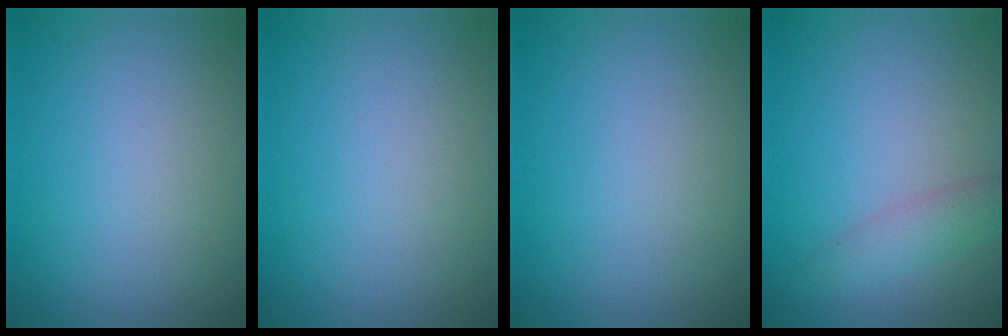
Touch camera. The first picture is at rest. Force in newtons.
{"total": 0.0}
{"total": 0.0}
{"total": 2.2, "press": 2.2, "slide": 0.1}